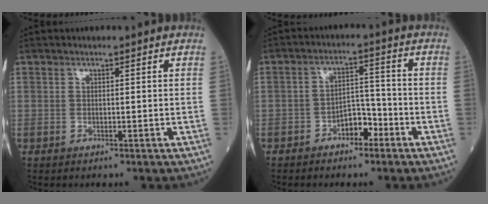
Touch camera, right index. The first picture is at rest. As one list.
[{"total": 4.7, "force": [-2.8, 2.4, 2.9], "torque": [-0.041, 0.017, -0.050]}]